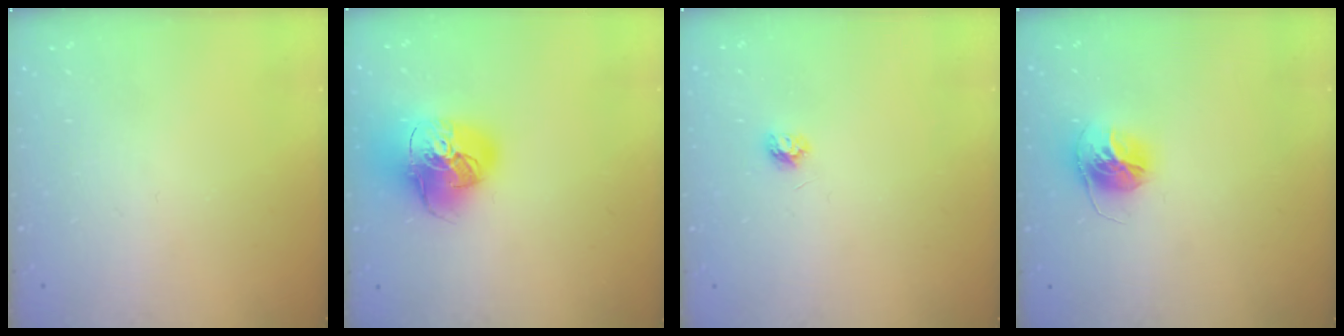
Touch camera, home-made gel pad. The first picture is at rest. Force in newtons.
{"total": 17.8, "press": 17.6, "slide": 2.6}
{"total": 3.9, "press": 3.8, "slide": 0.4}
{"total": 12.9, "press": 12.8, "slide": 1.2}